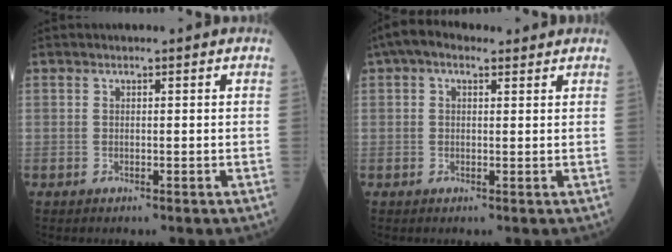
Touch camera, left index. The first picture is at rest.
{"total": 4.8, "force": [3.1, 2.5, 2.8], "torque": [-0.059, 0.041, 0.053]}